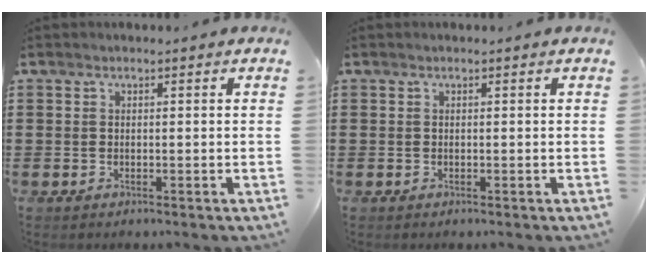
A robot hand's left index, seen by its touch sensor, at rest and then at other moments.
{"total": 0.0}